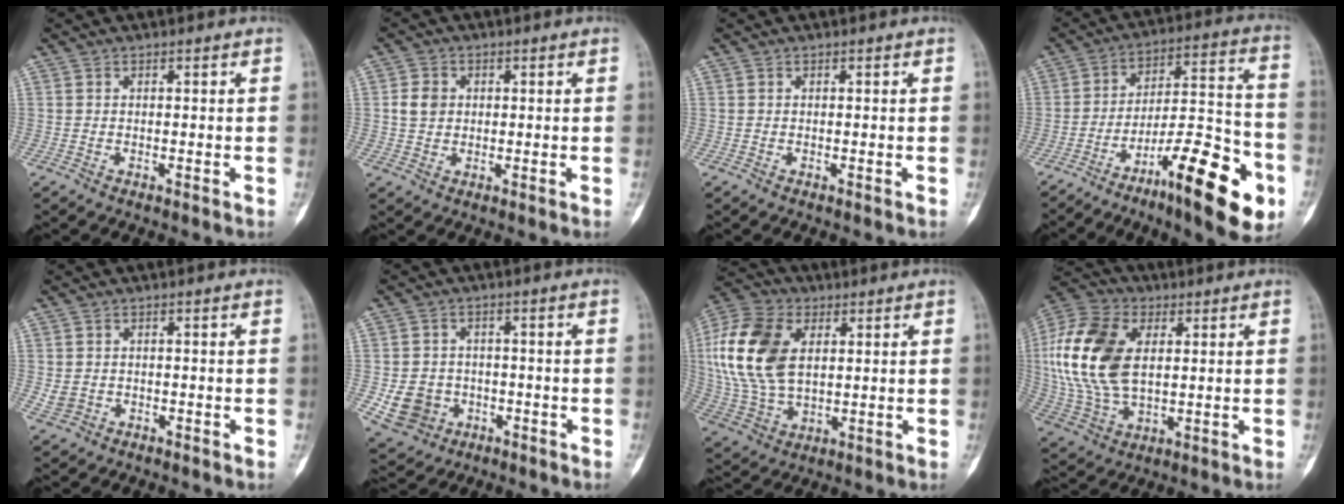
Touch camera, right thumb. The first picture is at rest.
{"total": 3.9, "force": [0.6, 3.3, 2.1], "torque": [-0.029, 0.002, 0.009]}
{"total": 0.0}
{"total": 21.2, "force": [-10.3, 5.5, 17.7], "torque": [-0.258, 0.068, -0.157]}
{"total": 2.6, "force": [-0.6, 2.3, 1.1], "torque": [-0.020, 0.005, -0.003]}
{"total": 8.1, "force": [-2.2, 7.3, 2.9], "torque": [-0.037, 0.017, -0.026]}
{"total": 18.4, "force": [4.0, 11.6, 13.7], "torque": [-0.283, -0.001, 0.077]}
{"total": 19.5, "force": [3.4, 12.0, 15.0], "torque": [-0.310, -0.002, 0.064]}